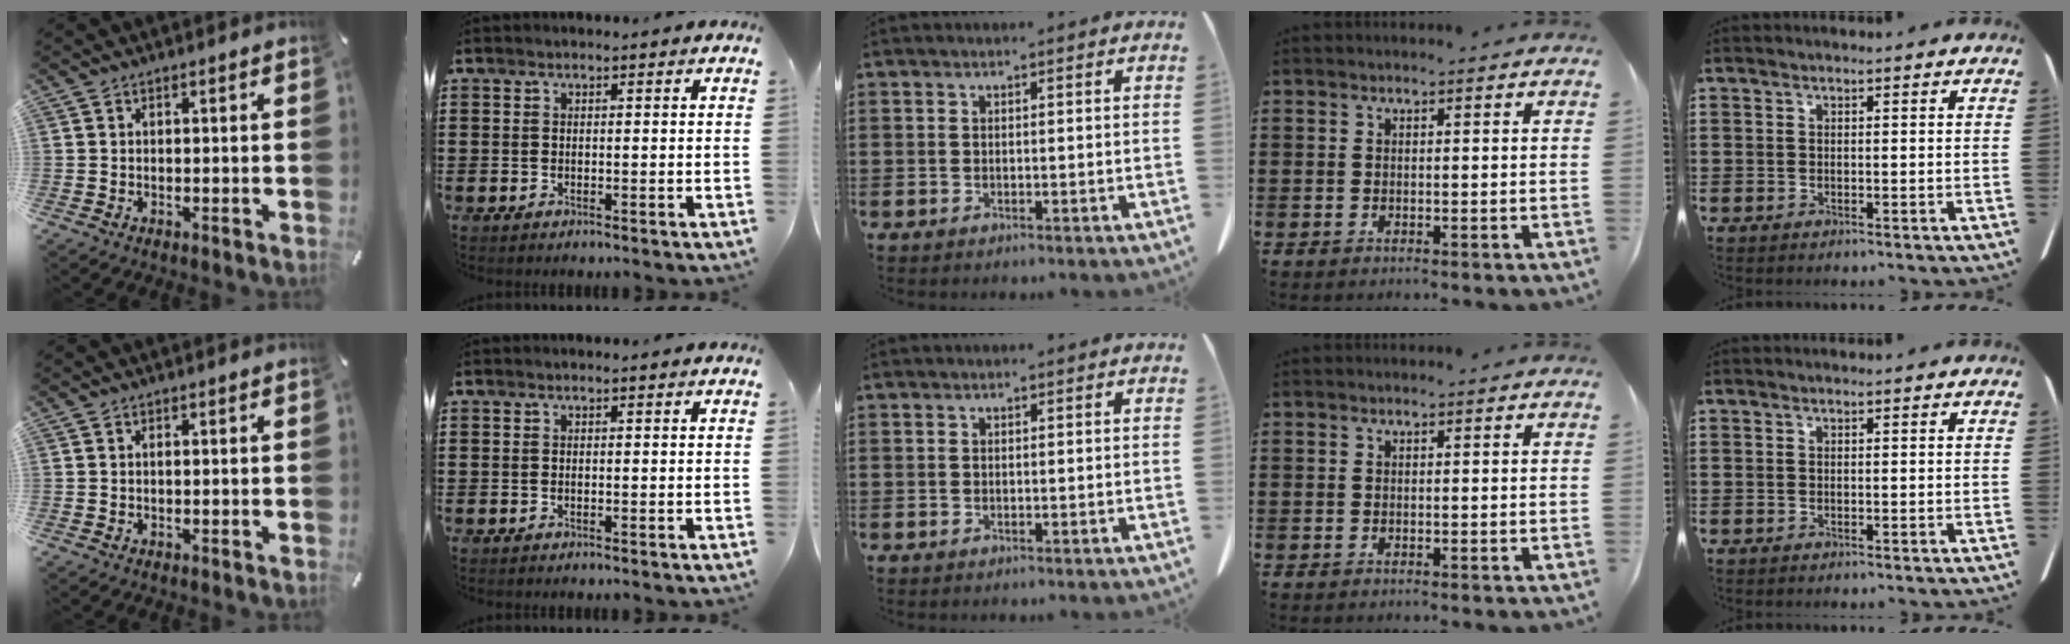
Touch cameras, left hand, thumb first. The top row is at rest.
{"thumb": {"total": 0.5, "force": [0.0, 0.2, 0.5], "torque": [-0.011, -0.001, 0.000]}}